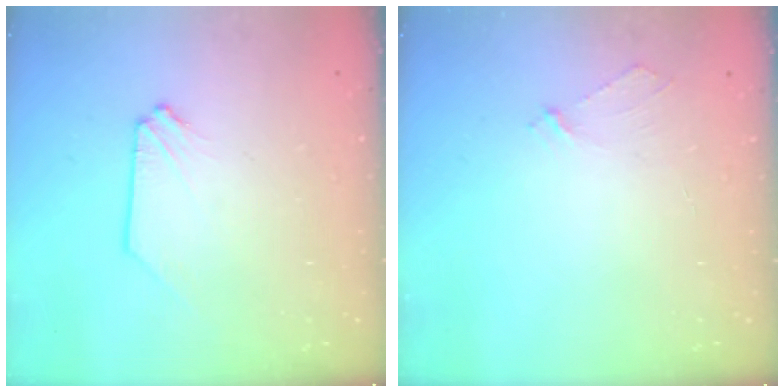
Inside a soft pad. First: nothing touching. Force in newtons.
{"total": 2.2, "press": 2.2, "slide": 0.2}